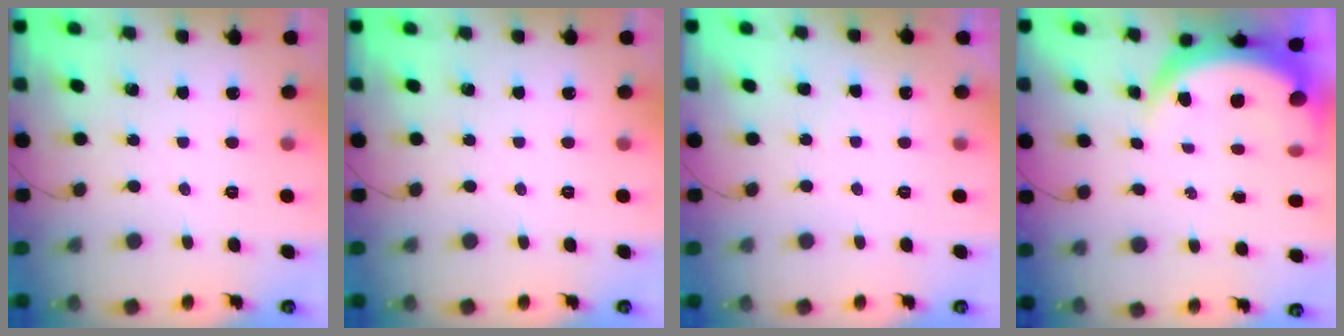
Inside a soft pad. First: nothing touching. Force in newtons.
{"total": 0.0}
{"total": 3.9, "press": 3.9, "slide": 0.4}
{"total": 8.2, "press": 8.1, "slide": 1.1}